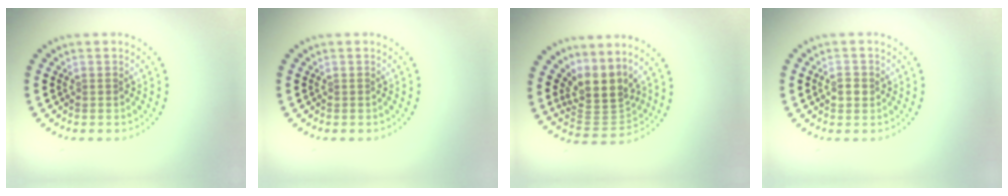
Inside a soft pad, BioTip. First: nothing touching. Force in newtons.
{"total": 0.0}
{"total": 4.2, "press": 3.1, "slide": 2.8}
{"total": 1.4, "press": 1.4, "slide": 0.1}